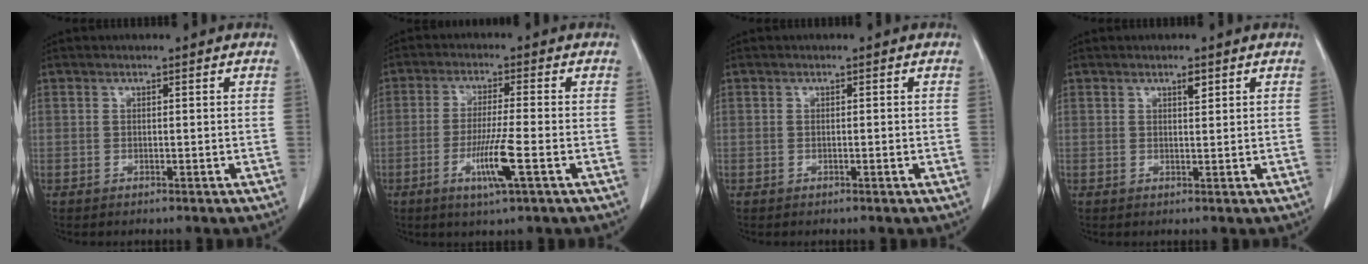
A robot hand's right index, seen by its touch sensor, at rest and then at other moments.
{"total": 7.2, "force": [-2.7, -0.4, 6.7], "torque": [-0.126, -0.017, -0.050]}
{"total": 0.5, "force": [-0.1, 0.1, 0.5], "torque": [-0.009, -0.001, 0.000]}
{"total": 1.3, "force": [0.8, 0.3, 1.0], "torque": [-0.018, -0.004, 0.013]}